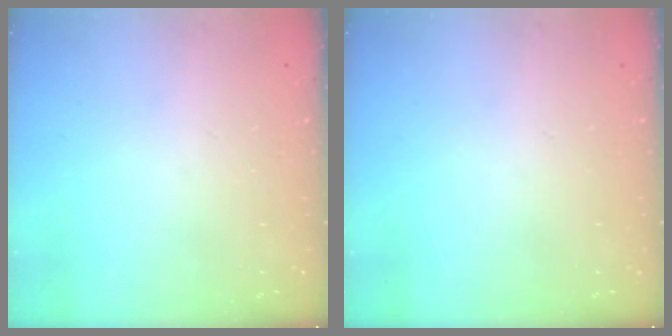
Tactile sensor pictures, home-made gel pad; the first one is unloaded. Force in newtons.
{"total": 0.0}